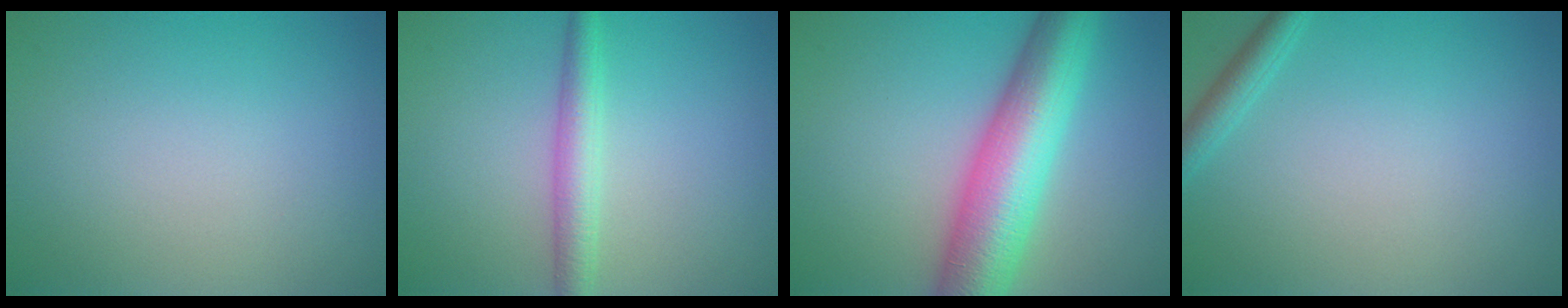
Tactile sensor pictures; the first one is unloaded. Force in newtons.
{"total": 2.9, "press": 2.9, "slide": 0.1}
{"total": 9.4, "press": 9.4, "slide": 0.2}
{"total": 1.8, "press": 1.8, "slide": 0.1}